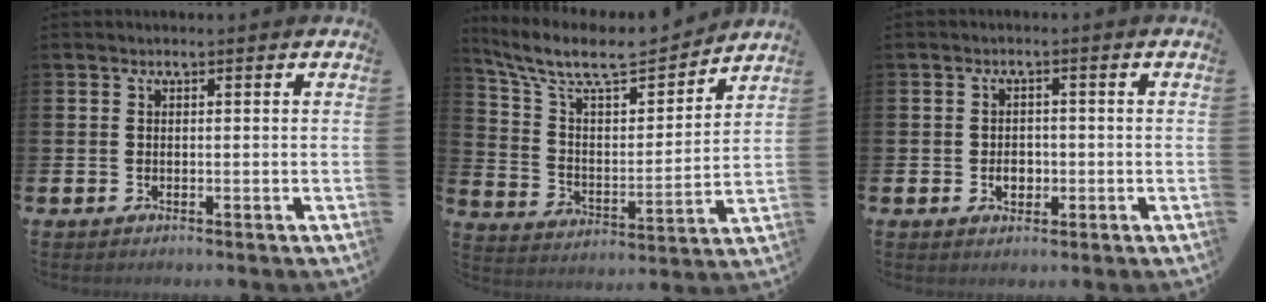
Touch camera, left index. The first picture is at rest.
{"total": 9.6, "force": [8.4, 2.8, 3.9], "torque": [-0.117, -0.053, 0.144]}
{"total": 2.5, "force": [-0.6, 1.9, 1.5], "torque": [-0.015, -0.002, -0.018]}